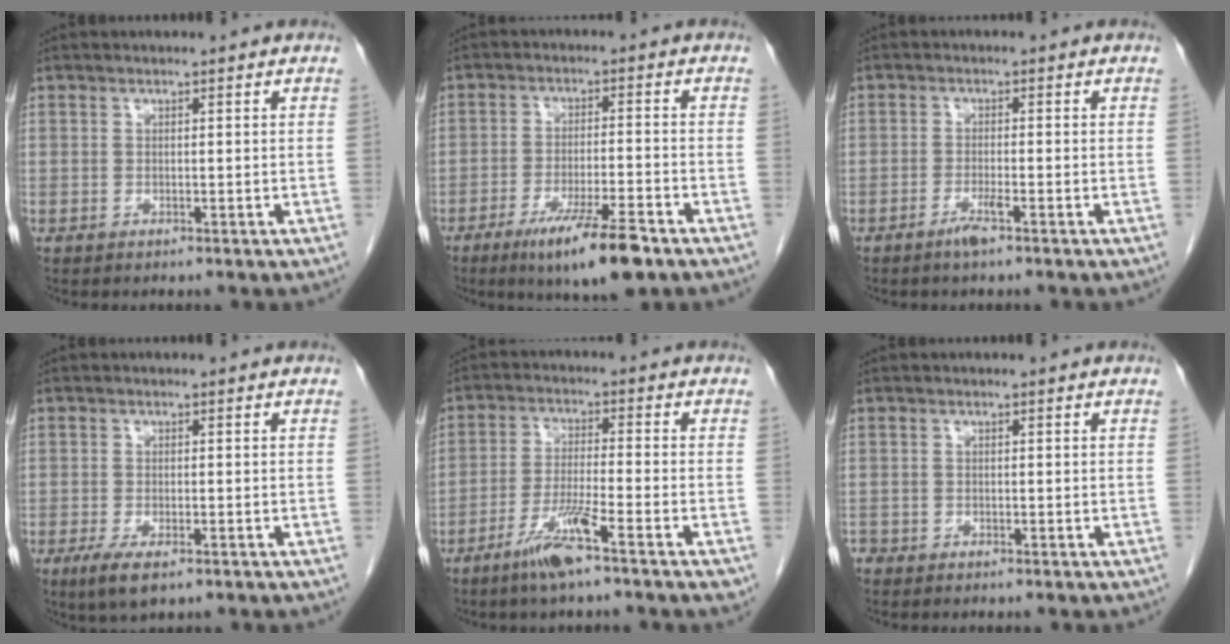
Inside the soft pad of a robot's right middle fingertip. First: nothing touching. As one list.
[{"total": 10.3, "force": [-6.6, 0.9, 7.9], "torque": [-0.138, -0.024, -0.105]}, {"total": 2.4, "force": [-1.6, -0.1, 1.7], "torque": [-0.036, -0.004, -0.031]}, {"total": 4.4, "force": [-2.5, 1.3, 3.4], "torque": [-0.071, -0.012, -0.039]}, {"total": 7.6, "force": [-4.7, -0.3, 6.0], "torque": [-0.117, -0.010, -0.088]}, {"total": 1.1, "force": [-0.8, 0.7, 0.2], "torque": [-0.009, 0.000, -0.014]}]